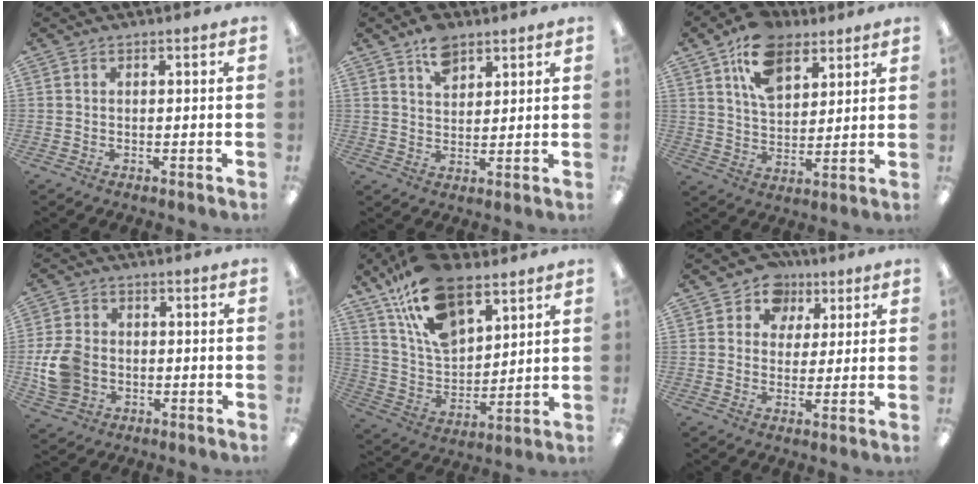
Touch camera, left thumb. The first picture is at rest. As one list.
[{"total": 7.0, "force": [4.8, 3.9, 3.3], "torque": [-0.056, -0.014, 0.085]}, {"total": 13.8, "force": [8.3, 8.2, 7.4], "torque": [-0.129, -0.022, 0.154]}, {"total": 10.3, "force": [-1.5, 8.2, 6.0], "torque": [-0.134, 0.016, -0.025]}, {"total": 19.5, "force": [12.5, 9.8, 11.3], "torque": [-0.221, -0.053, 0.226]}, {"total": 7.5, "force": [3.9, 6.2, 1.5], "torque": [-0.022, -0.023, 0.068]}]